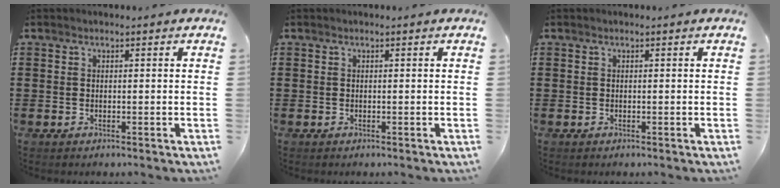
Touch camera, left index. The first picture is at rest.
{"total": 0.0}
{"total": 0.0}